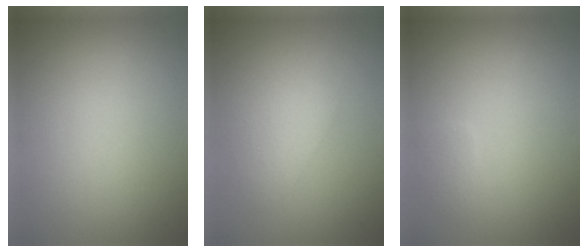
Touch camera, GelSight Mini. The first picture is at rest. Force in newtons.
{"total": 2.3, "press": 2.3, "slide": 0.1}
{"total": 0.9, "press": 0.9, "slide": 0.0}